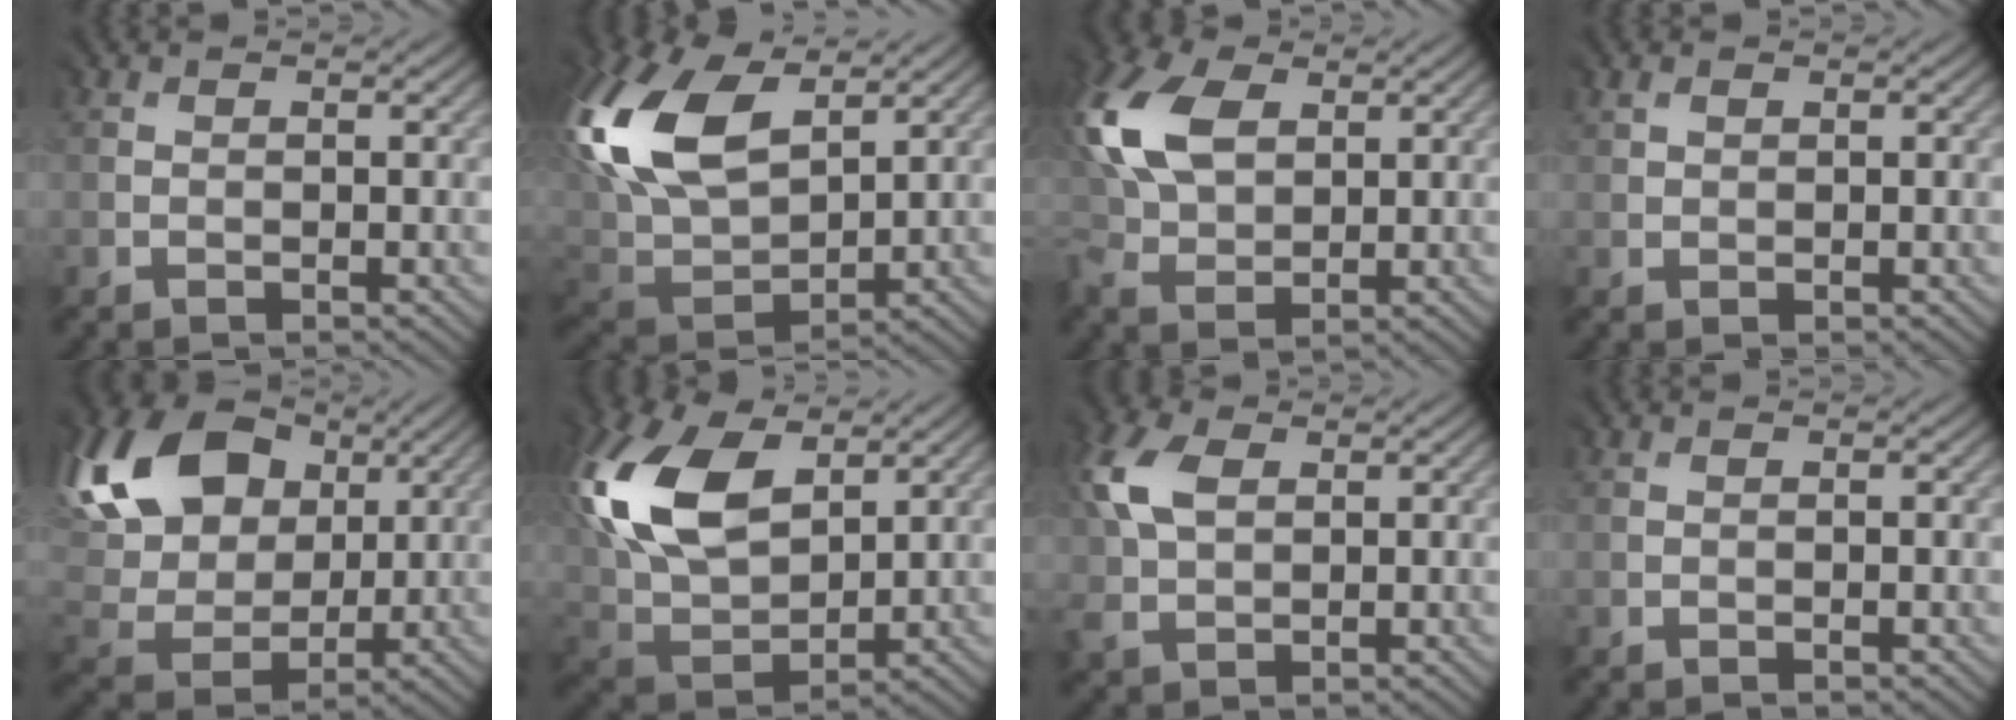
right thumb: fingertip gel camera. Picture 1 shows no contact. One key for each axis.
{"total": 16.3, "fx": 7.0, "fy": 9.9, "fz": 10.9, "tx": -0.294, "ty": 0.030, "tz": 0.133}
{"total": 11.3, "fx": 4.0, "fy": 7.2, "fz": 7.8, "tx": -0.221, "ty": 0.027, "tz": 0.070}
{"total": 1.5, "fx": 1.1, "fy": 0.9, "fz": 0.4, "tx": -0.007, "ty": 0.001, "tz": 0.021}
{"total": 17.4, "fx": 8.1, "fy": 12.1, "fz": 9.6, "tx": -0.252, "ty": 0.043, "tz": 0.153}
{"total": 14.9, "fx": 6.0, "fy": 9.3, "fz": 9.9, "tx": -0.258, "ty": 0.022, "tz": 0.118}
{"total": 7.1, "fx": 2.5, "fy": 4.9, "fz": 4.6, "tx": -0.144, "ty": 0.015, "tz": 0.044}
{"total": 0.0}